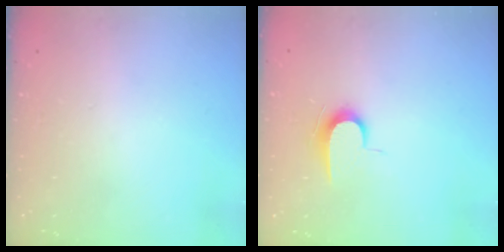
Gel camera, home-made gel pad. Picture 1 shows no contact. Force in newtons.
{"total": 7.2, "press": 7.1, "slide": 0.7}